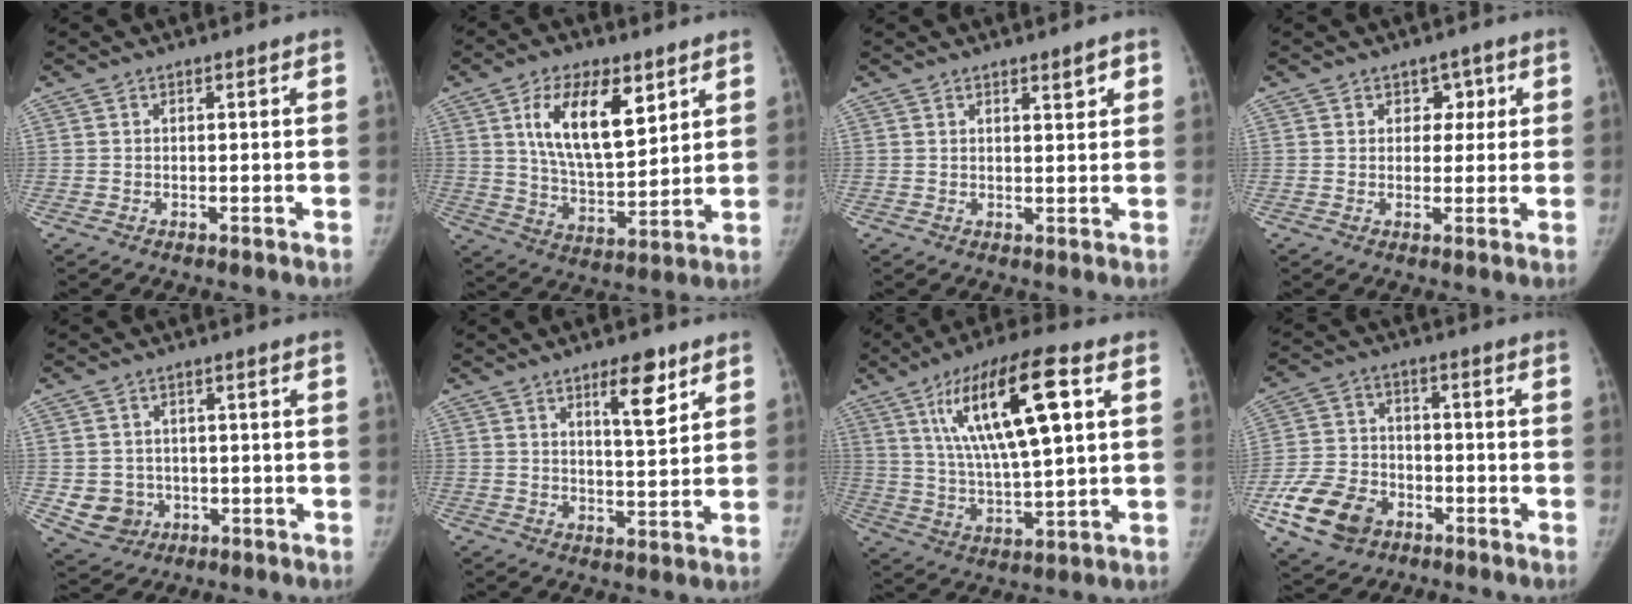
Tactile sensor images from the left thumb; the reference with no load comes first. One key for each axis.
{"total": 15.4, "fx": 6.5, "fy": 7.2, "fz": 12.0, "tx": -0.179, "ty": -0.033, "tz": 0.123}
{"total": 2.5, "fx": 1.5, "fy": 0.8, "fz": 1.8, "tx": -0.016, "ty": -0.009, "tz": 0.021}
{"total": 3.6, "fx": 1.3, "fy": 2.9, "fz": 1.6, "tx": 0.014, "ty": -0.003, "tz": 0.015}
{"total": 6.1, "fx": -1.2, "fy": 5.7, "fz": 1.8, "tx": -0.009, "ty": 0.009, "tz": -0.009}
{"total": 7.4, "fx": 4.4, "fy": 2.1, "fz": 5.6, "tx": -0.071, "ty": -0.031, "tz": 0.068}
{"total": 18.8, "fx": 6.4, "fy": 4.7, "fz": 17.0, "tx": -0.302, "ty": -0.008, "tz": 0.112}
{"total": 13.2, "fx": -6.6, "fy": 9.3, "fz": 6.6, "tx": -0.116, "ty": 0.025, "tz": -0.118}